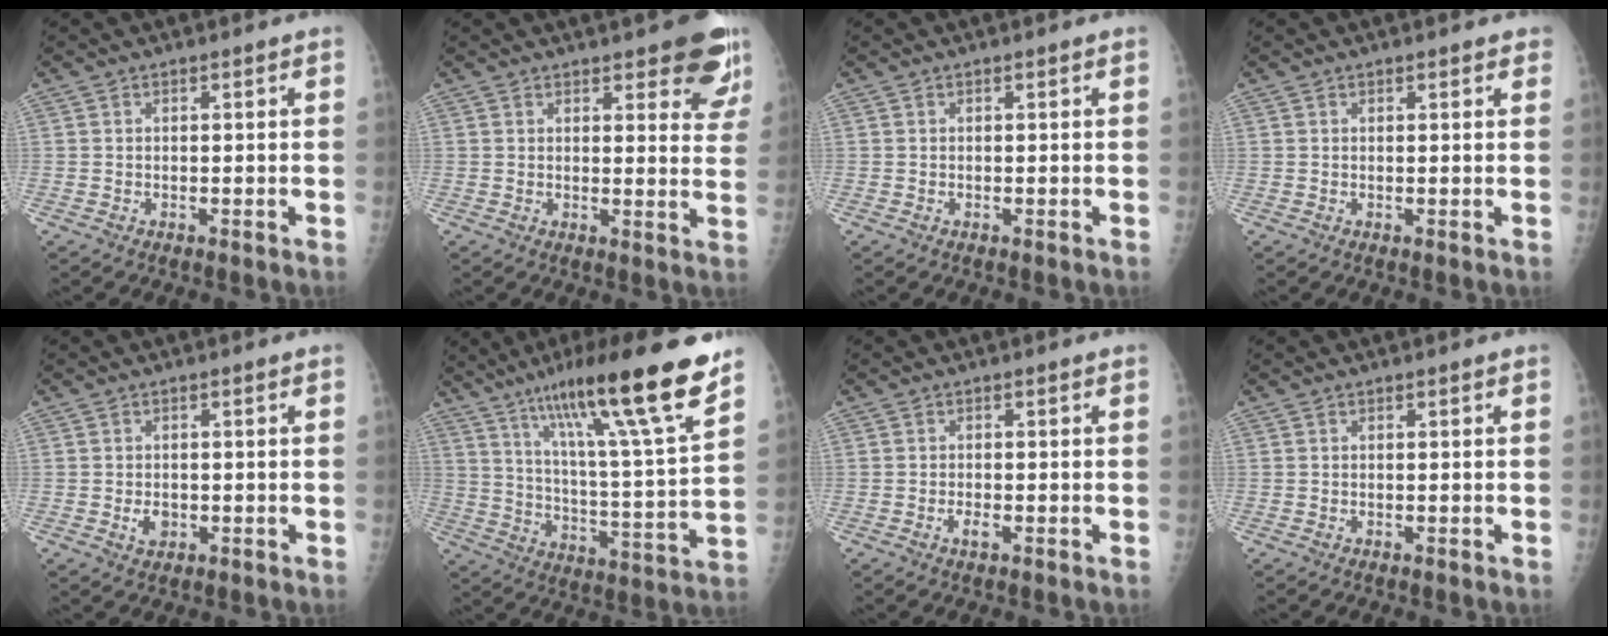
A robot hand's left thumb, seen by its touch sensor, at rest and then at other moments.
{"total": 10.0, "force": [7.1, 3.3, 6.2], "torque": [-0.034, -0.036, 0.075]}
{"total": 0.0}
{"total": 1.5, "force": [1.0, 0.6, 0.9], "torque": [-0.005, -0.002, 0.010]}
{"total": 2.5, "force": [-0.5, 1.8, 1.6], "torque": [-0.021, 0.001, -0.004]}
{"total": 22.8, "force": [15.2, 2.2, 16.9], "torque": [-0.252, -0.052, 0.247]}
{"total": 1.6, "force": [-0.7, 0.6, 1.3], "torque": [-0.022, 0.001, -0.013]}
{"total": 0.0}